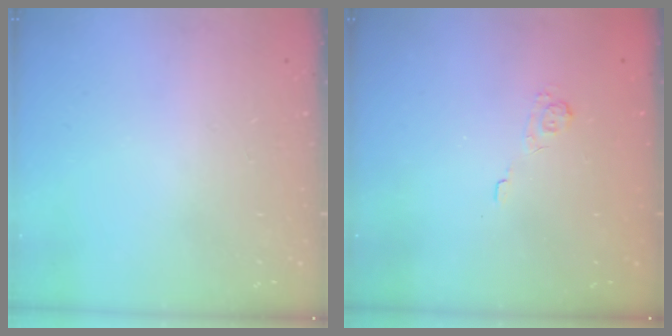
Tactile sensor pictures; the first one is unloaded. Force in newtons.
{"total": 2.2, "press": 1.7, "slide": 1.4}